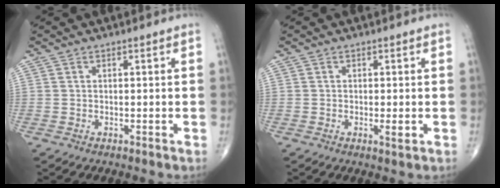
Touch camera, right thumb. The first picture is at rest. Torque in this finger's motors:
{"motor_torque": [0.04, 0.24, -0.12, -0.01, 0.10]}